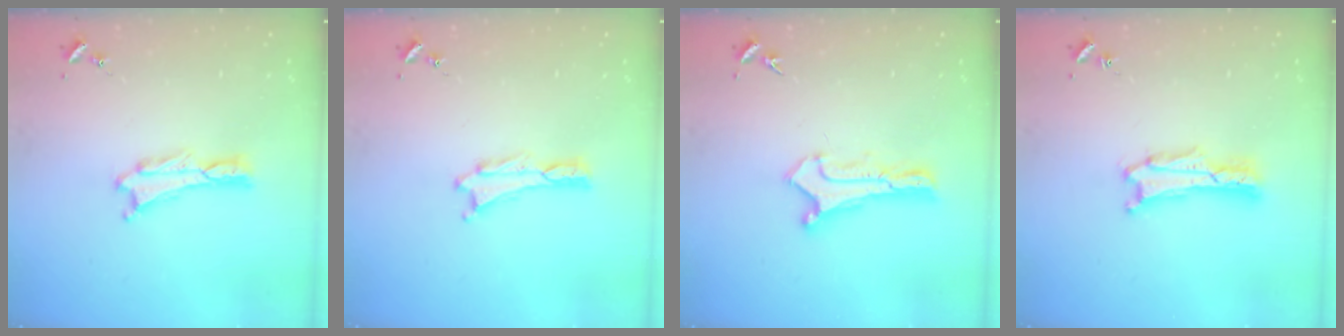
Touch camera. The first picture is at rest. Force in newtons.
{"total": 0.0}
{"total": 0.8, "press": 0.8, "slide": 0.0}
{"total": 1.7, "press": 1.7, "slide": 0.3}